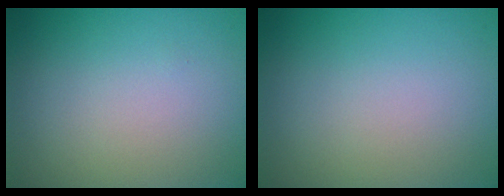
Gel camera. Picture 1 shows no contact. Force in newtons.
{"total": 0.0}